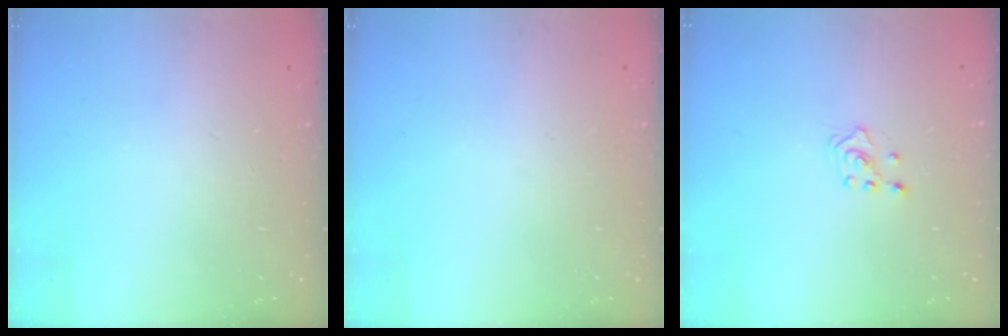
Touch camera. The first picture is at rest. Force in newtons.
{"total": 0.0}
{"total": 2.0, "press": 1.8, "slide": 0.9}